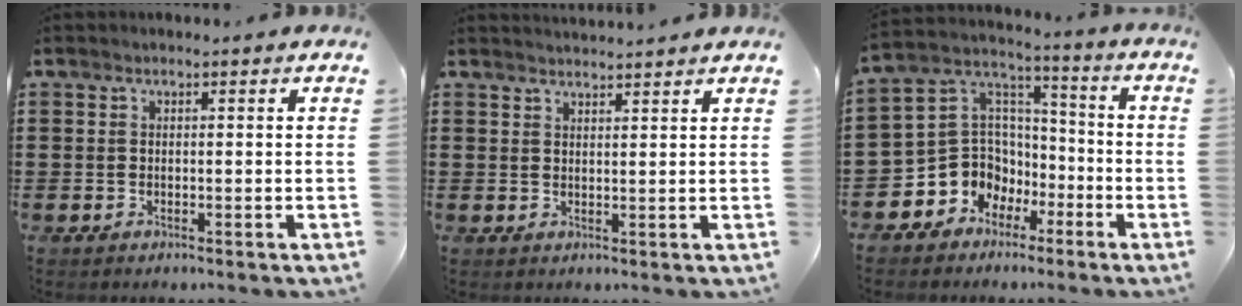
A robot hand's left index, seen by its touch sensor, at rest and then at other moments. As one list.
[{"total": 2.0, "force": [1.9, -0.3, -0.1], "torque": [-0.003, -0.003, 0.038]}, {"total": 8.0, "force": [-2.8, 7.5, 0.4], "torque": [-0.050, -0.008, -0.050]}]